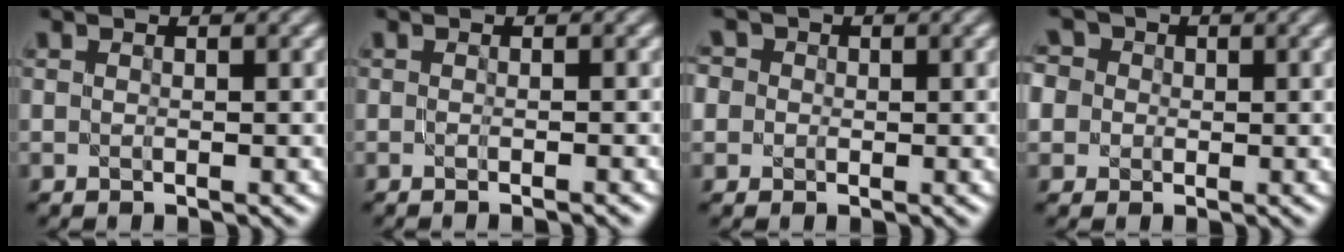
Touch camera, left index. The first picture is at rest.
{"total": 1.5, "force": [-0.7, 0.5, 1.2], "torque": [-0.001, -0.006, -0.016]}
{"total": 4.6, "force": [1.6, 4.0, 1.8], "torque": [-0.031, 0.030, -0.002]}
{"total": 6.7, "force": [1.6, 5.9, 2.8], "torque": [-0.051, 0.036, -0.008]}